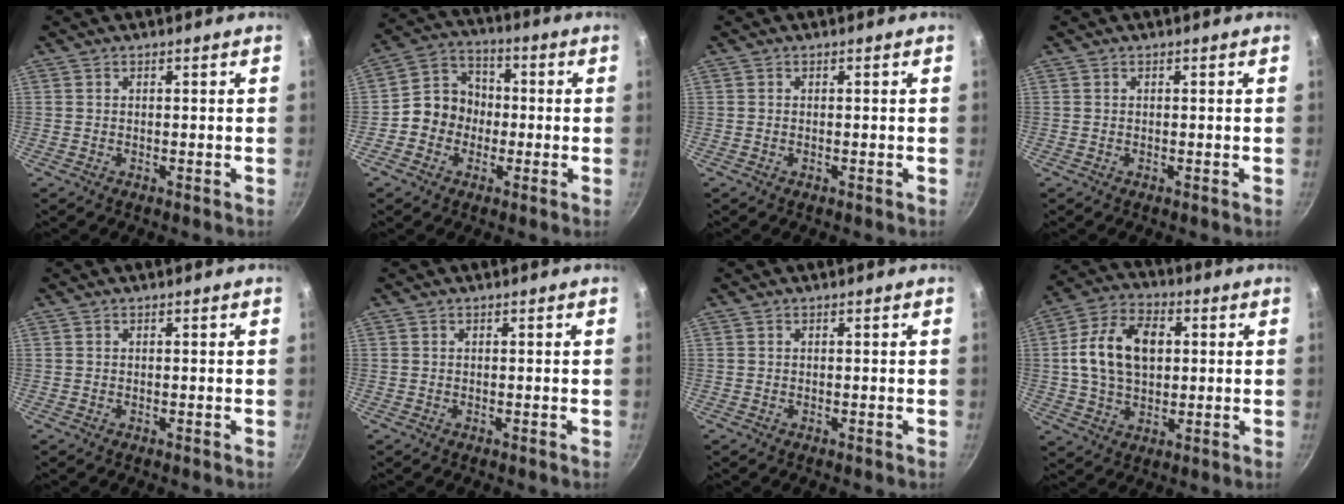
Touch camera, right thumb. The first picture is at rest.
{"total": 9.0, "force": [-1.7, 8.1, 3.7], "torque": [-0.020, 0.030, -0.048]}
{"total": 0.0}
{"total": 0.0}
{"total": 0.0}
{"total": 0.0}
{"total": 0.0}
{"total": 14.5, "force": [2.1, 9.8, 10.5], "torque": [-0.169, 0.015, 0.027]}